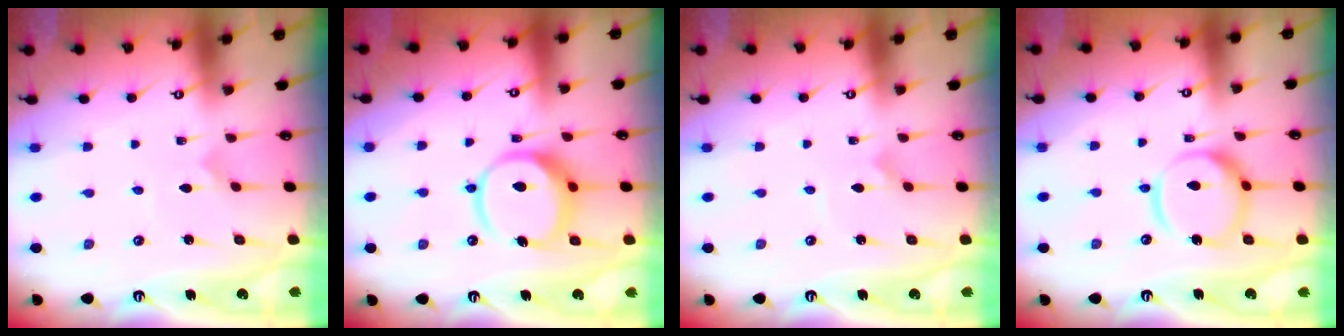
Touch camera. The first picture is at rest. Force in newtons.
{"total": 12.3, "press": 12.2, "slide": 1.5}
{"total": 1.6, "press": 1.6, "slide": 0.1}
{"total": 13.7, "press": 13.7, "slide": 1.3}